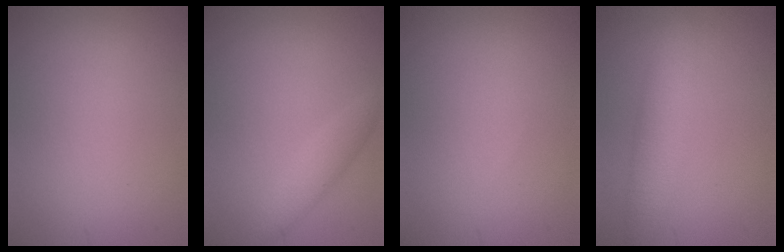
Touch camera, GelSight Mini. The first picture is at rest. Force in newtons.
{"total": 2.1, "press": 2.0, "slide": 0.2}
{"total": 0.0}
{"total": 4.0, "press": 4.0, "slide": 0.1}